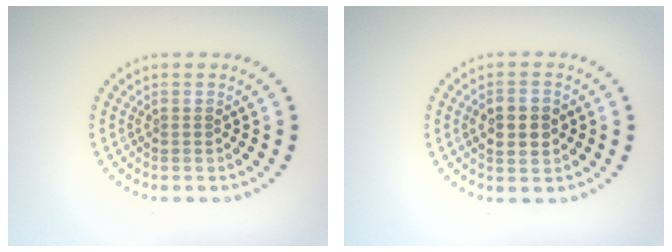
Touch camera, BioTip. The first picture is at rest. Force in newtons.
{"total": 3.7, "press": 3.7, "slide": 0.1}